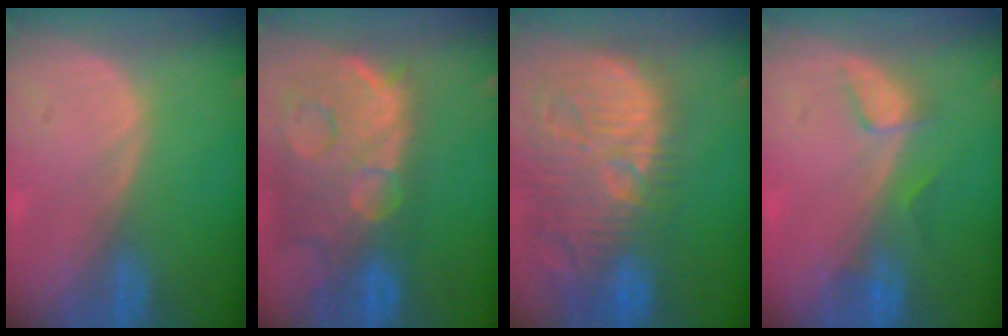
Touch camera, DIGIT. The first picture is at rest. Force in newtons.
{"total": 14.7, "press": 11.9, "slide": 8.6}
{"total": 15.1, "press": 13.2, "slide": 7.4}
{"total": 2.8, "press": 2.7, "slide": 0.4}